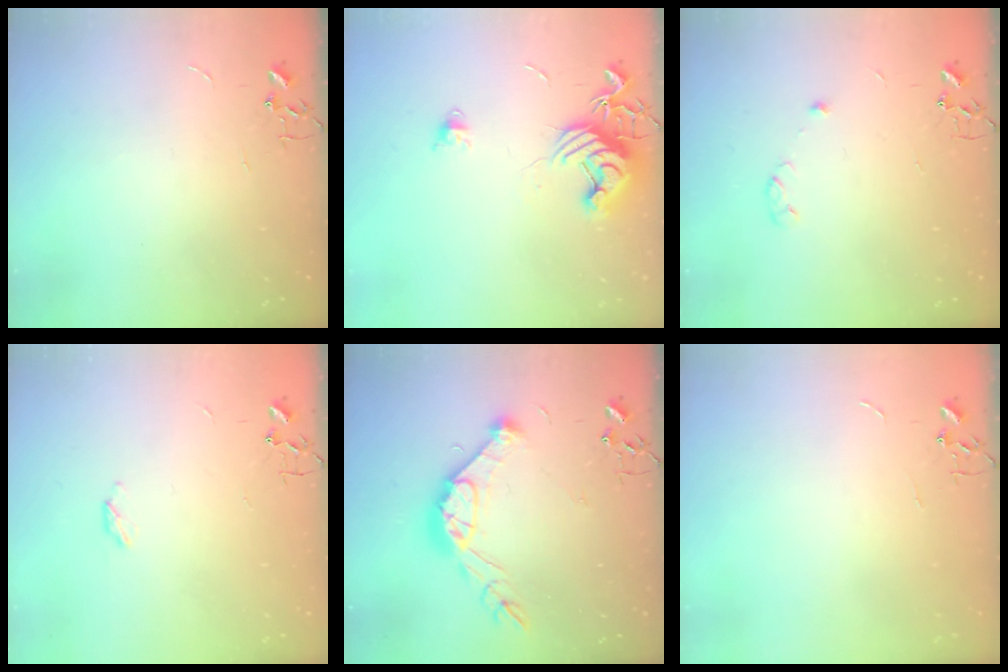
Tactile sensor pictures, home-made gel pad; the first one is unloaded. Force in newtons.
{"total": 11.6, "press": 11.6, "slide": 0.5}
{"total": 4.3, "press": 4.2, "slide": 0.7}
{"total": 2.8, "press": 2.8, "slide": 0.5}
{"total": 15.2, "press": 15.1, "slide": 1.2}
{"total": 0.0}